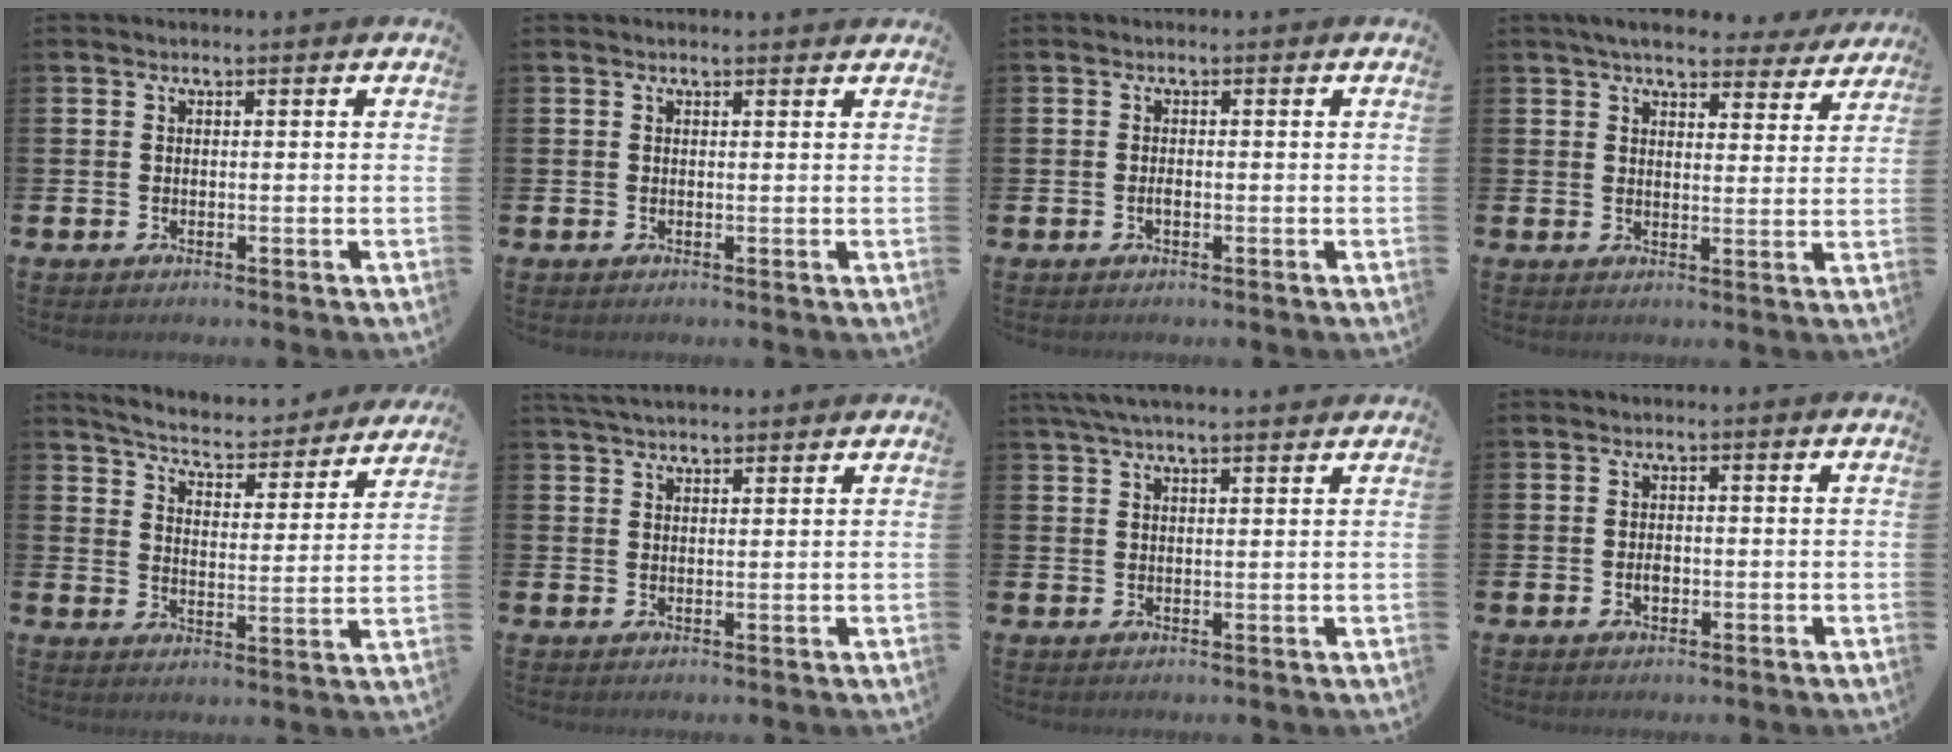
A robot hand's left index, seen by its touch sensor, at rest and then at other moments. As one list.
[{"total": 0.6, "force": [0.6, 0.1, 0.2], "torque": [0.011, -0.004, 0.007]}, {"total": 1.0, "force": [-0.3, 0.4, 0.9], "torque": [-0.017, -0.001, -0.006]}, {"total": 6.0, "force": [5.5, 1.6, 1.7], "torque": [-0.038, -0.025, 0.096]}, {"total": 5.1, "force": [4.9, 0.8, 1.1], "torque": [-0.045, -0.046, 0.078]}, {"total": 3.5, "force": [3.4, 0.6, 0.9], "torque": [-0.019, -0.010, 0.062]}, {"total": 4.2, "force": [3.7, 0.4, 2.0], "torque": [-0.040, -0.007, 0.067]}, {"total": 1.7, "force": [-0.3, 1.1, 1.2], "torque": [-0.015, 0.002, -0.008]}]